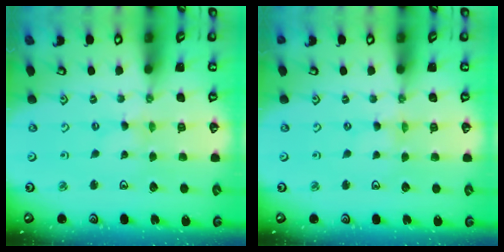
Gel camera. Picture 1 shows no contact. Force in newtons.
{"total": 0.0}